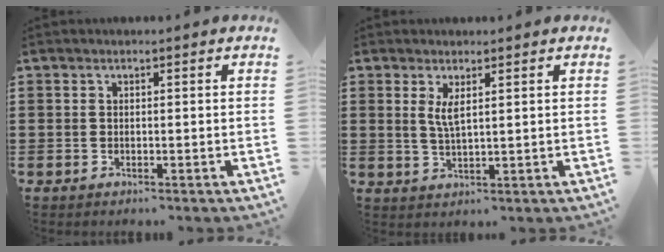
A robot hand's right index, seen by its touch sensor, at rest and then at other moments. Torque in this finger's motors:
{"motor_torque": [0.24, 0.01, 0.16, 0.08]}